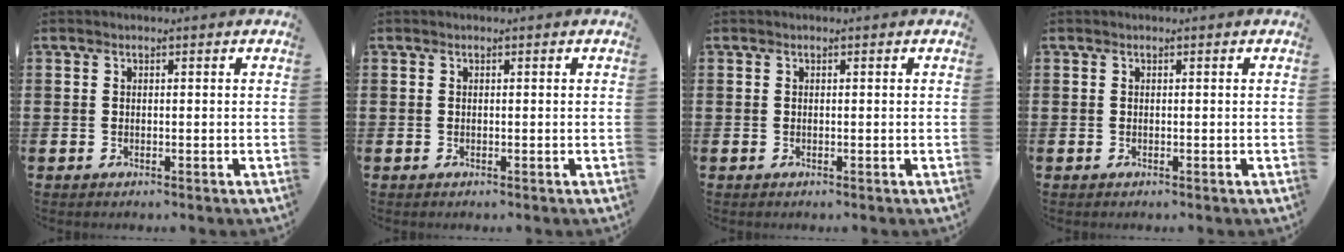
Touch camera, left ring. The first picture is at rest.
{"total": 0.0}
{"total": 0.0}
{"total": 0.0}